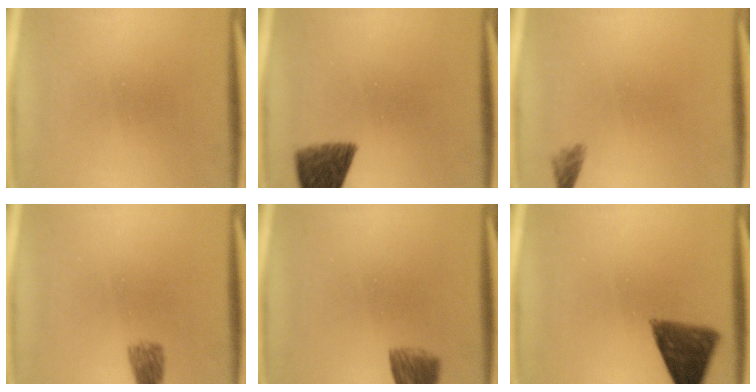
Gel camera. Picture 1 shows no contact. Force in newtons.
{"total": 7.4}
{"total": 1.6}
{"total": 2.6}
{"total": 4.8}
{"total": 8.2}